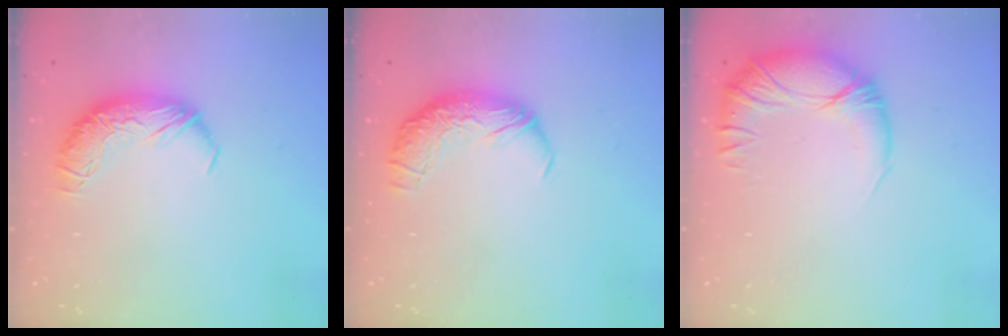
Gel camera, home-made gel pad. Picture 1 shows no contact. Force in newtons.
{"total": 2.4, "press": 0.9, "slide": 2.2}
{"total": 3.2, "press": 1.2, "slide": 3.0}